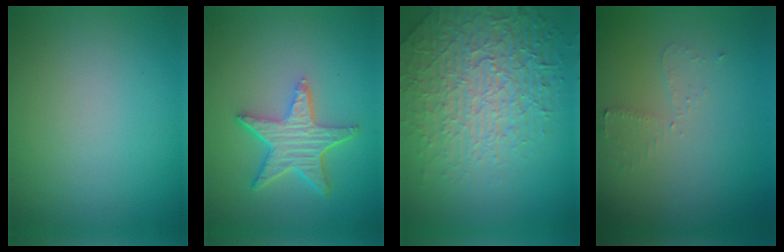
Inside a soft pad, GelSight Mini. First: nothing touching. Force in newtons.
{"total": 5.1, "press": 4.1, "slide": 3.1}
{"total": 8.0, "press": 5.9, "slide": 5.3}
{"total": 1.6, "press": 1.5, "slide": 0.2}